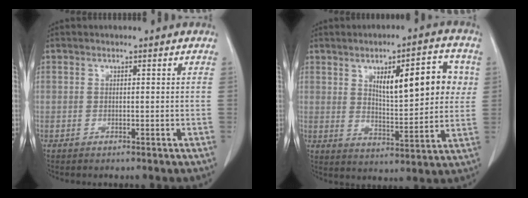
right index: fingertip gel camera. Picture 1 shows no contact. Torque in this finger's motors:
{"motor_torque": [0.44, 0.23, 0.30, 0.13]}